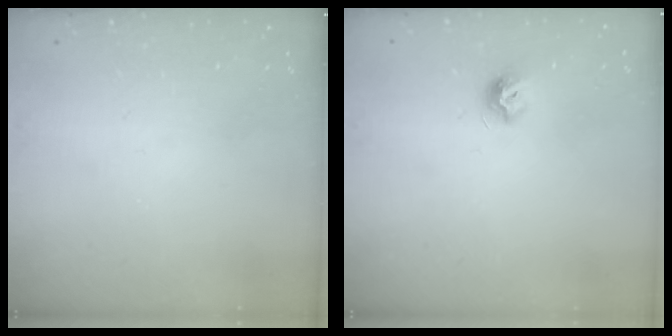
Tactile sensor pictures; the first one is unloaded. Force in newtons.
{"total": 8.2, "press": 8.2, "slide": 0.7}